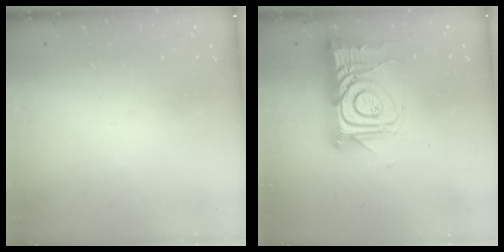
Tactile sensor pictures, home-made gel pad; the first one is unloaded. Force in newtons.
{"total": 16.7, "press": 16.6, "slide": 1.4}